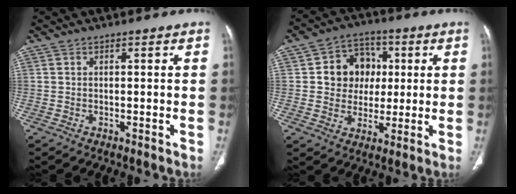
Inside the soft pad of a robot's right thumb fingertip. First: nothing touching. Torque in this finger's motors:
{"motor_torque": [-0.54, 0.64, 0.41, 0.09, 0.04]}